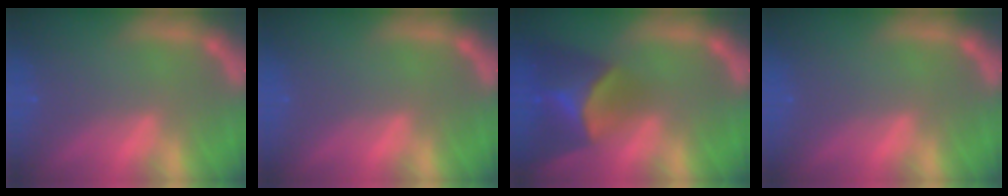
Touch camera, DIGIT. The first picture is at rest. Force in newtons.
{"total": 0.0}
{"total": 8.4}
{"total": 0.0}